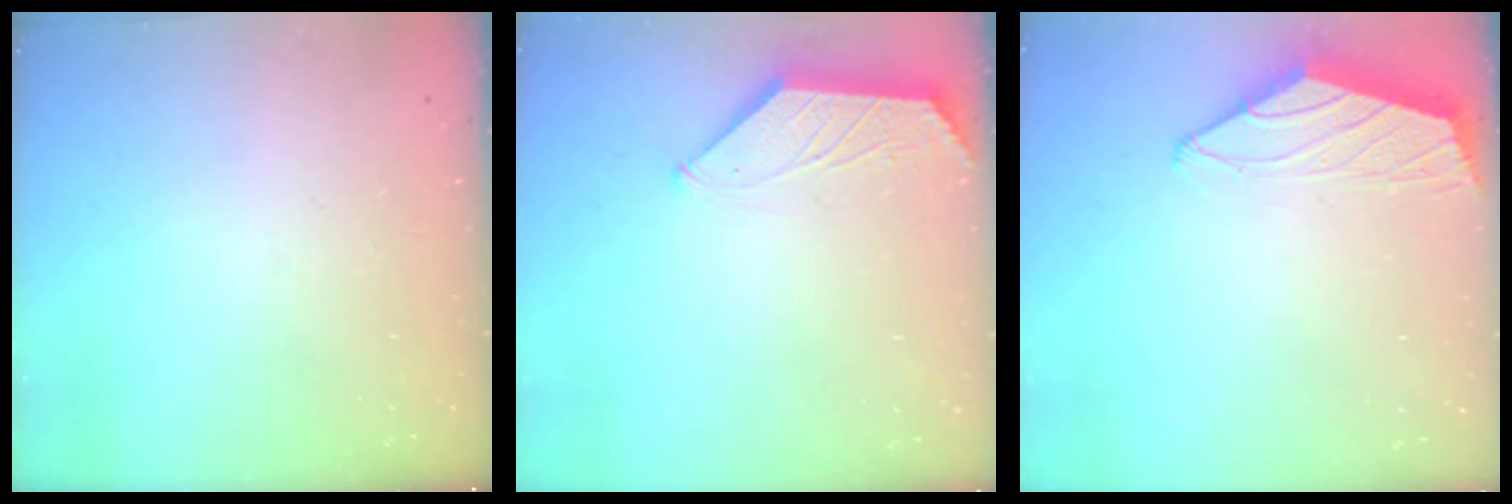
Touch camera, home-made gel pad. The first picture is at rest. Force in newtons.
{"total": 1.1, "press": 1.0, "slide": 0.4}
{"total": 1.4, "press": 1.3, "slide": 0.5}